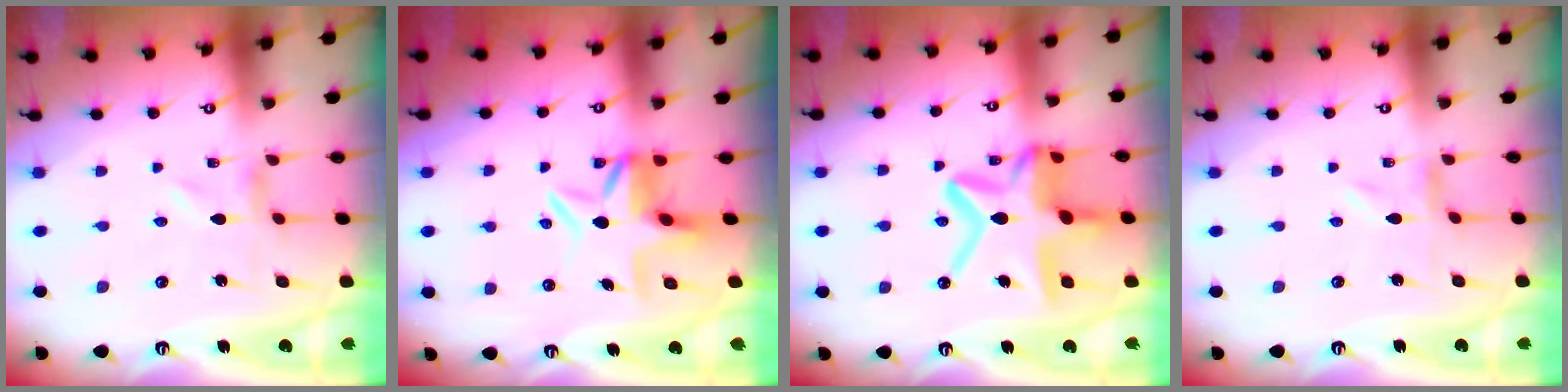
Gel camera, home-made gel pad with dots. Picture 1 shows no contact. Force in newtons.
{"total": 6.6, "press": 6.0, "slide": 2.7}
{"total": 19.4, "press": 19.4, "slide": 1.8}
{"total": 0.0}